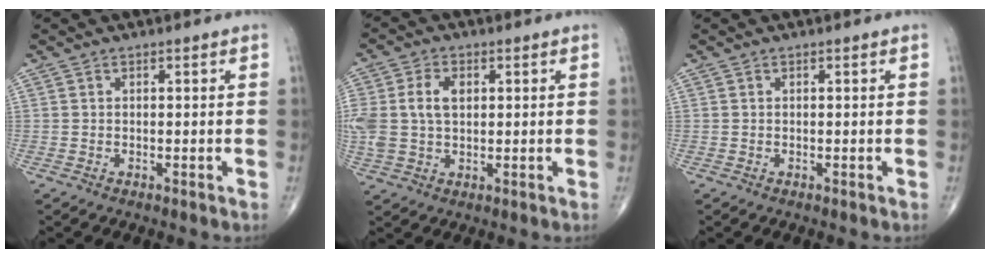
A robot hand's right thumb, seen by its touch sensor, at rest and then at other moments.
{"total": 9.9, "force": [1.5, 6.6, 7.1], "torque": [-0.170, 0.010, 0.035]}
{"total": 0.0}